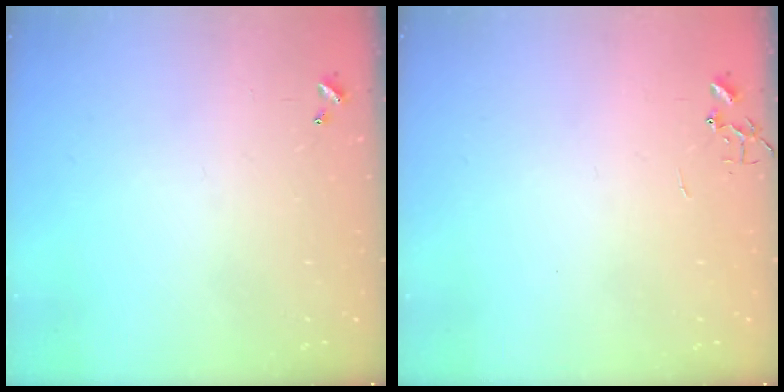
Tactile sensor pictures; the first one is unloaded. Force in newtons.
{"total": 0.0}